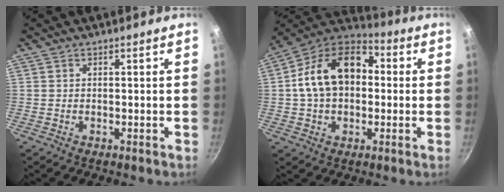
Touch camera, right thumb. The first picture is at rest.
{"total": 17.8, "force": [1.2, 12.4, 12.7], "torque": [-0.191, 0.043, 0.002]}